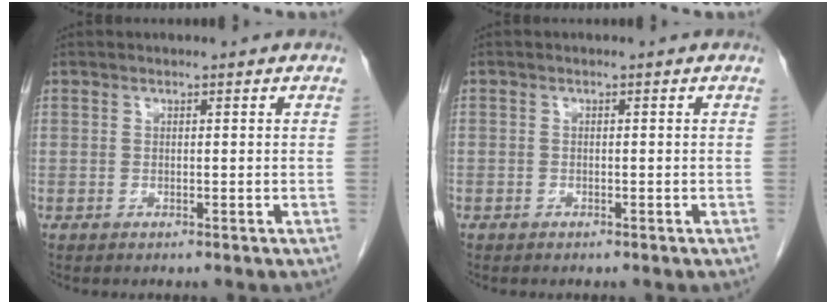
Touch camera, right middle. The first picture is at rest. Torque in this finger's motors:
{"motor_torque": [0.54, -0.95, -0.40, -0.20]}